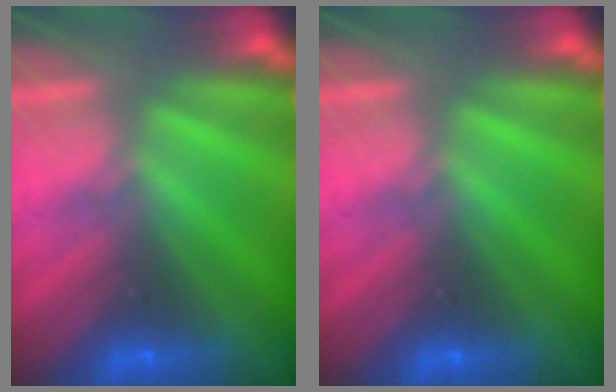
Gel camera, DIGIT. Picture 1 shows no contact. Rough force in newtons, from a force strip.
{"total": 0.0}